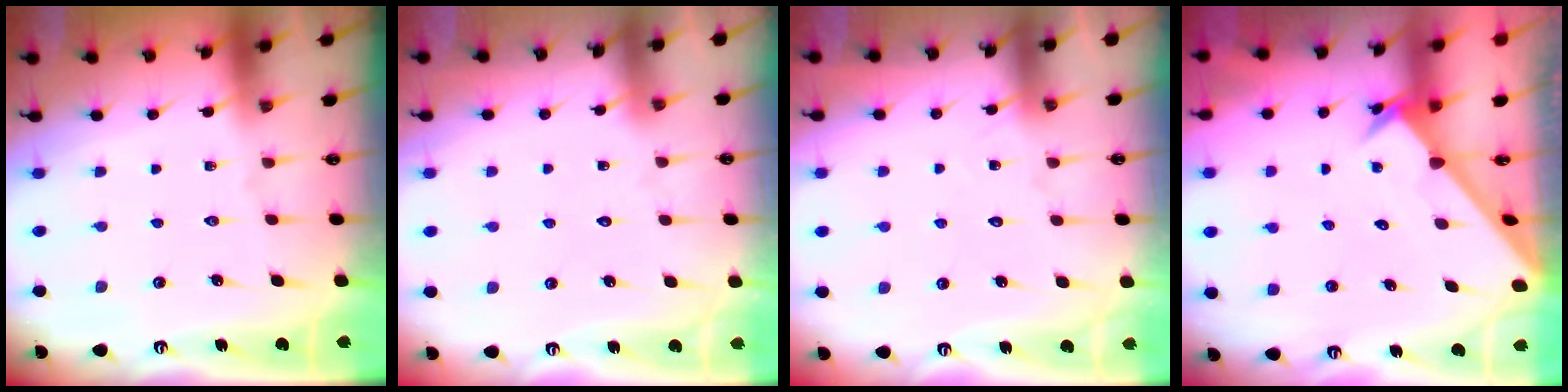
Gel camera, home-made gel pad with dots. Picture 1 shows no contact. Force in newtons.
{"total": 1.9, "press": 1.9, "slide": 0.1}
{"total": 8.0, "press": 7.9, "slide": 0.5}
{"total": 2.6, "press": 2.6, "slide": 0.2}